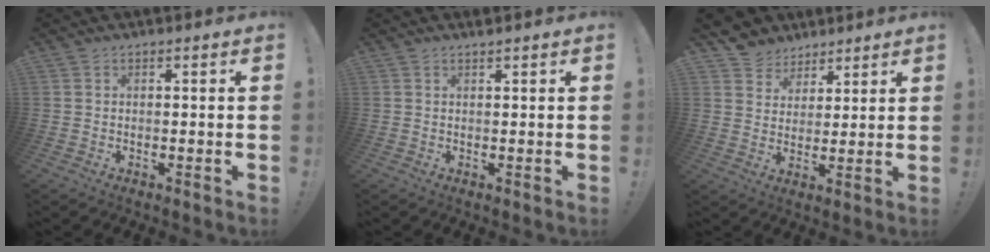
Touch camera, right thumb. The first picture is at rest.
{"total": 1.0, "force": [0.9, -0.3, 0.3], "torque": [-0.002, -0.003, 0.016]}
{"total": 6.4, "force": [3.9, 5.0, 0.1], "torque": [0.000, -0.035, 0.080]}